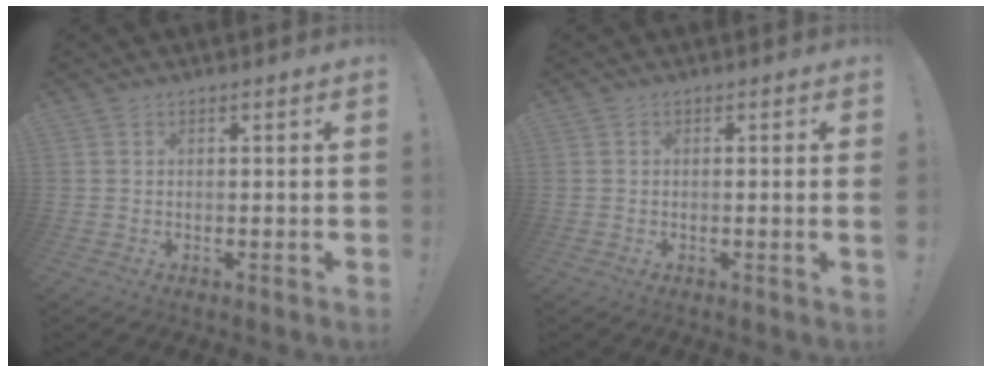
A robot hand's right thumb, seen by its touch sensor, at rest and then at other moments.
{"total": 1.6, "force": [0.0, -0.6, 1.4], "torque": [-0.016, -0.006, -0.003]}